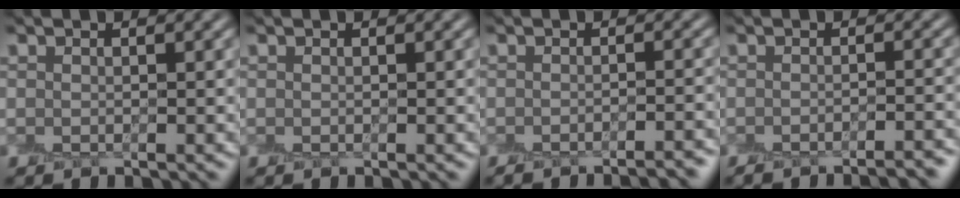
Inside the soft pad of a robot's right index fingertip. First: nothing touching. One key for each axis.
{"total": 0.0}
{"total": 3.3, "fx": -2.8, "fy": 0.5, "fz": 1.7, "tx": -0.019, "ty": 0.007, "tz": -0.039}
{"total": 3.6, "fx": -3.0, "fy": 0.6, "fz": 2.0, "tx": -0.022, "ty": 0.007, "tz": -0.042}